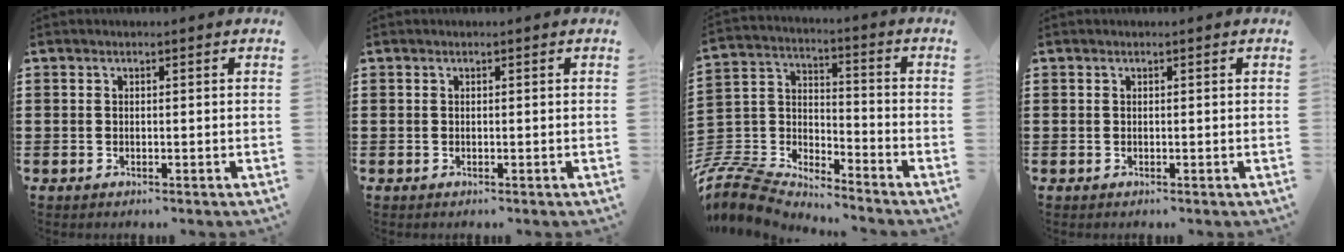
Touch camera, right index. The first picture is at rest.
{"total": 0.0}
{"total": 8.0, "force": [-7.6, 1.9, 1.7], "torque": [-0.072, -0.008, -0.165]}
{"total": 0.0}